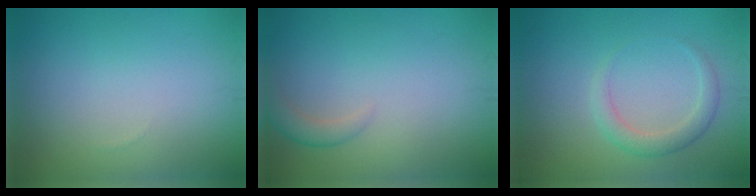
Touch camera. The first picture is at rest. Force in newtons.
{"total": 1.5, "press": 1.5, "slide": 0.1}
{"total": 2.1, "press": 2.1, "slide": 0.1}